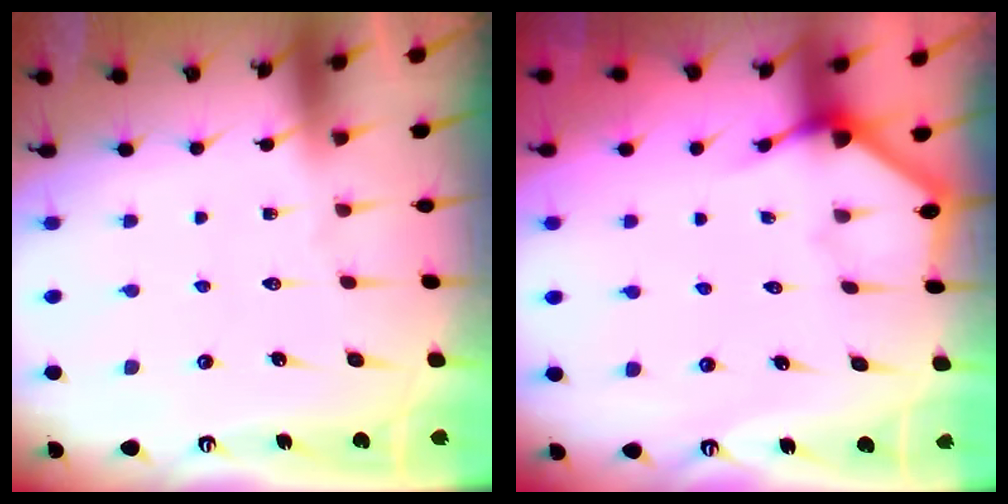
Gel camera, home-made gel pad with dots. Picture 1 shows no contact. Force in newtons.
{"total": 3.2, "press": 3.2, "slide": 0.2}